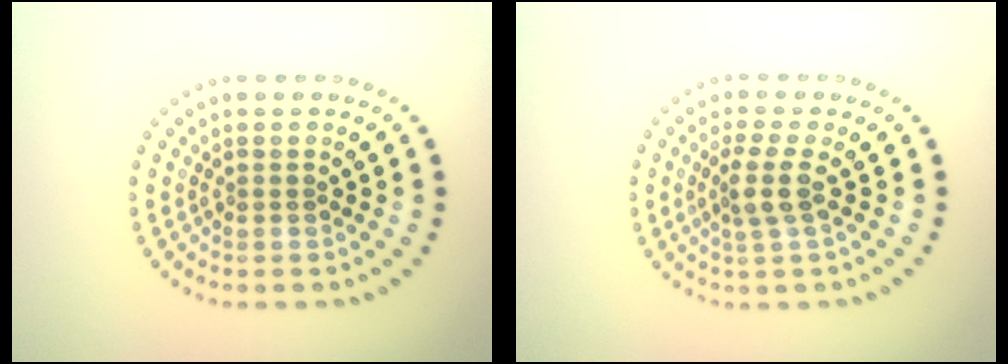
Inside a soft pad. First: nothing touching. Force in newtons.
{"total": 2.5, "press": 2.0, "slide": 1.4}